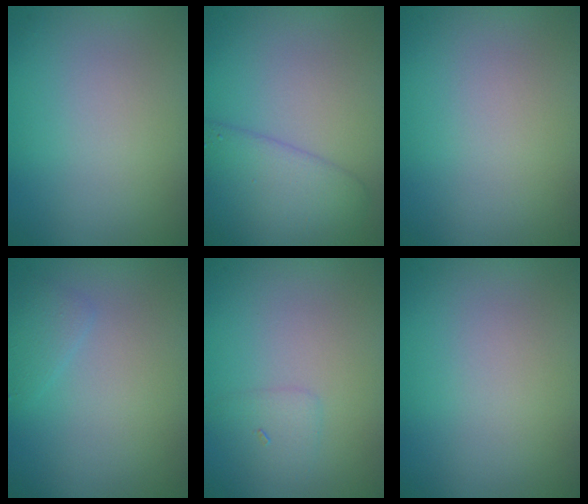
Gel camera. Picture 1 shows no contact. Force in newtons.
{"total": 4.9, "press": 4.9, "slide": 0.2}
{"total": 0.0}
{"total": 1.1, "press": 1.1, "slide": 0.1}
{"total": 1.4, "press": 1.4, "slide": 0.1}
{"total": 0.0}